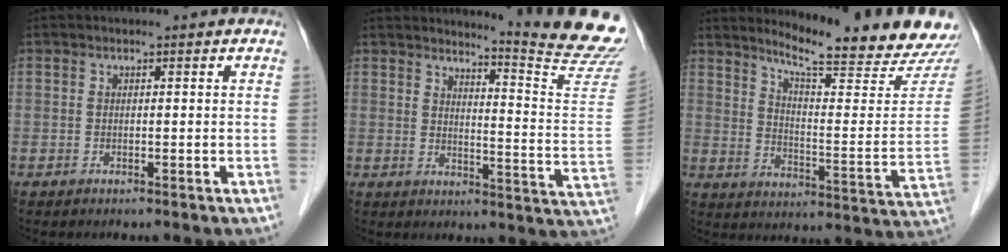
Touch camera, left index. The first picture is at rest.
{"total": 15.2, "force": [14.6, -2.2, 3.5], "torque": [-0.050, -0.133, 0.158]}
{"total": 18.7, "force": [17.2, -0.1, 7.2], "torque": [-0.113, -0.087, 0.226]}